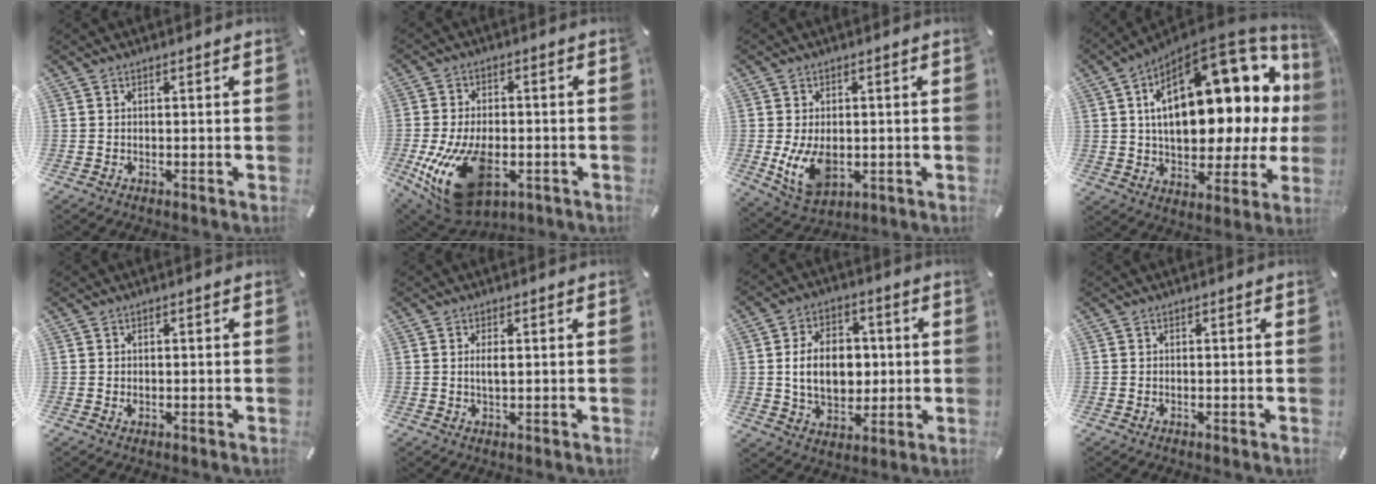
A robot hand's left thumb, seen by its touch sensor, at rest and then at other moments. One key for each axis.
{"total": 19.1, "fx": -5.3, "fy": 11.2, "fz": 14.5, "tx": -0.275, "ty": 0.007, "tz": -0.075}
{"total": 9.4, "fx": -1.1, "fy": 6.4, "fz": 6.8, "tx": -0.135, "ty": -0.005, "tz": -0.017}
{"total": 26.5, "fx": 7.8, "fy": 14.0, "fz": 21.1, "tx": -0.319, "ty": -0.058, "tz": 0.136}
{"total": 0.7, "fx": 0.0, "fy": 0.6, "fz": 0.4, "tx": -0.010, "ty": 0.001, "tz": -0.001}
{"total": 2.3, "fx": 0.4, "fy": 0.8, "fz": 2.1, "tx": -0.044, "ty": 0.002, "tz": 0.006}
{"total": 12.7, "fx": 0.5, "fy": 9.3, "fz": 8.7, "tx": -0.160, "ty": 0.007, "tz": 0.008}
{"total": 0.0}